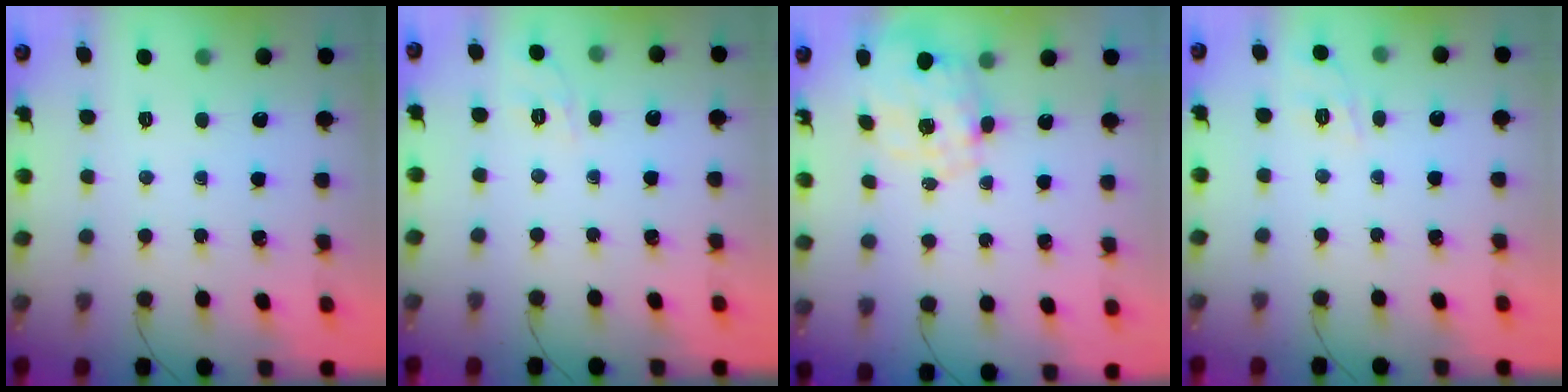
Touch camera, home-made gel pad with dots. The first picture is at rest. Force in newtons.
{"total": 1.7, "press": 0.5, "slide": 1.6}
{"total": 2.5, "press": 2.3, "slide": 1.0}
{"total": 7.1, "press": 6.8, "slide": 1.8}